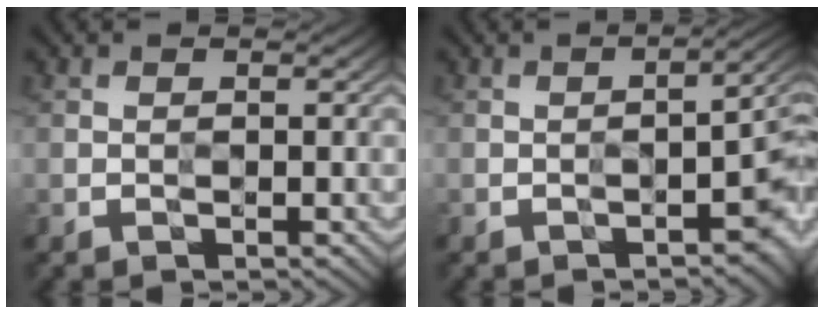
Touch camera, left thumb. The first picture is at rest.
{"total": 5.3, "force": [-1.8, 1.3, 4.8], "torque": [-0.059, 0.004, -0.021]}